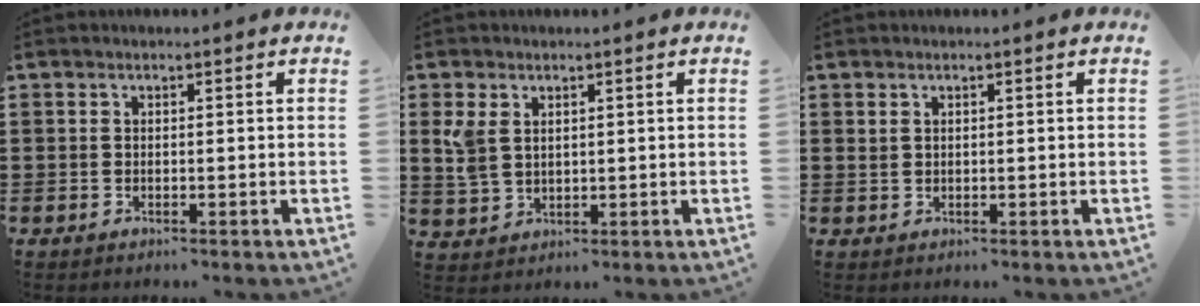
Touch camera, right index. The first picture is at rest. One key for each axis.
{"total": 4.1, "fx": 1.7, "fy": 2.8, "fz": 2.5, "tx": -0.072, "ty": 0.005, "tz": 0.027}
{"total": 1.0, "fx": 0.7, "fy": 0.6, "fz": 0.3, "tx": -0.009, "ty": 0.004, "tz": 0.013}